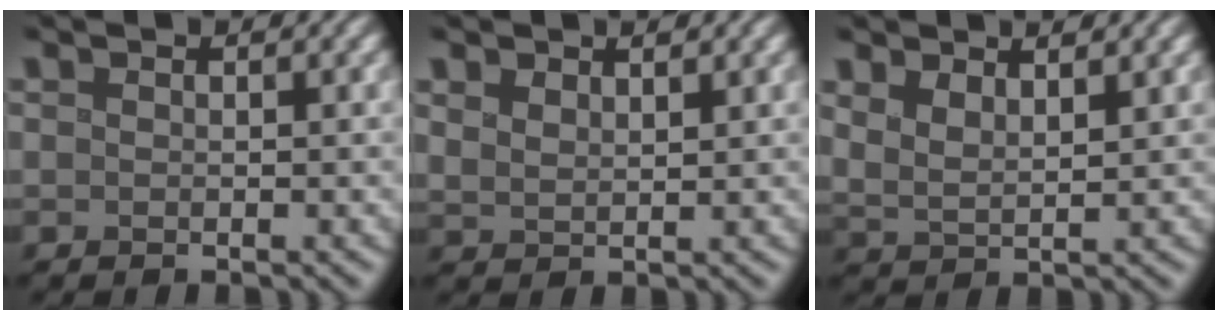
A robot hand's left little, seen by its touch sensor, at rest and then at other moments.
{"total": 2.0, "force": [1.5, 1.0, 1.0], "torque": [-0.021, -0.001, 0.034]}
{"total": 2.8, "force": [2.1, 1.0, 1.7], "torque": [-0.039, -0.004, 0.043]}